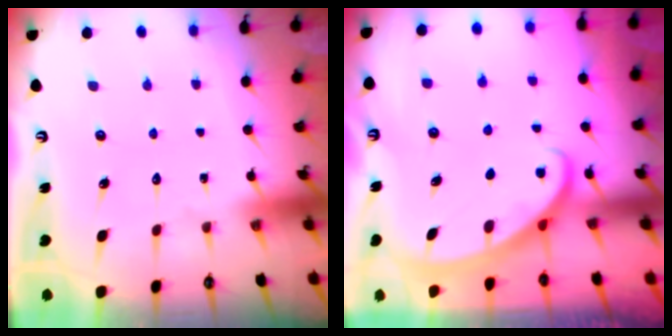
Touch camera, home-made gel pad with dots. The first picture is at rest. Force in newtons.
{"total": 2.9, "press": 2.9, "slide": 0.1}